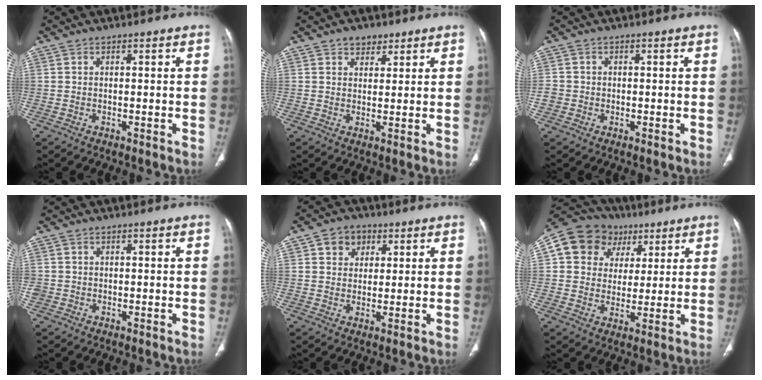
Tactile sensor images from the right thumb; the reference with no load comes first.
{"total": 3.4, "force": [2.2, 2.3, 1.3], "torque": [0.000, -0.012, 0.034]}
{"total": 2.2, "force": [-0.6, 2.1, 0.5], "torque": [-0.002, 0.006, -0.012]}
{"total": 1.5, "force": [-0.2, 1.4, 0.4], "torque": [-0.007, 0.004, -0.002]}
{"total": 5.5, "force": [2.3, 4.5, 2.2], "torque": [-0.006, -0.005, 0.034]}
{"total": 13.7, "force": [5.0, 11.8, 4.9], "torque": [-0.060, 0.014, 0.081]}